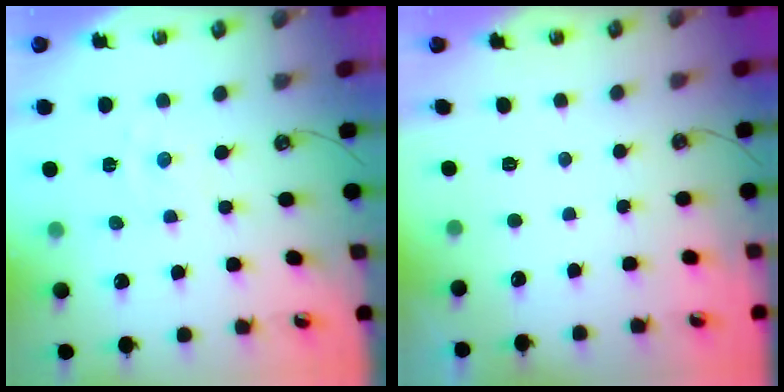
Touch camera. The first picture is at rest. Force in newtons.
{"total": 0.0}